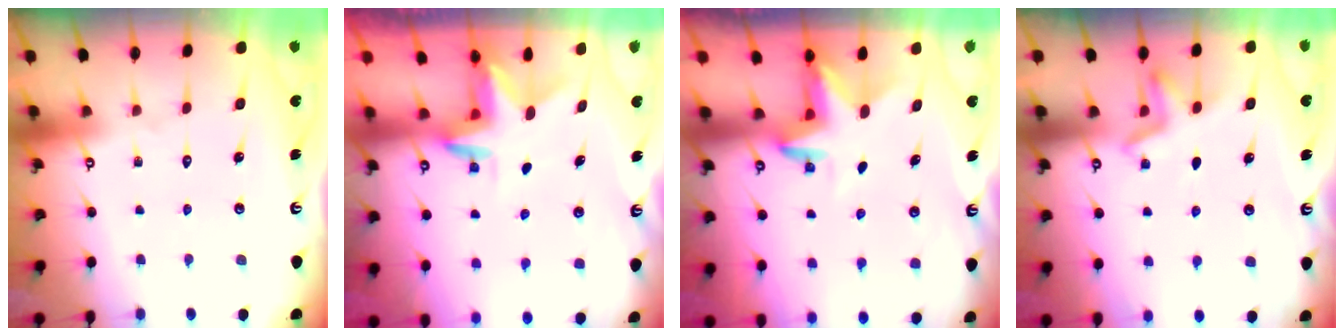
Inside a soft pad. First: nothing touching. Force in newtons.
{"total": 3.0, "press": 3.0, "slide": 0.2}
{"total": 3.3, "press": 3.3, "slide": 0.2}
{"total": 5.2, "press": 4.9, "slide": 1.8}